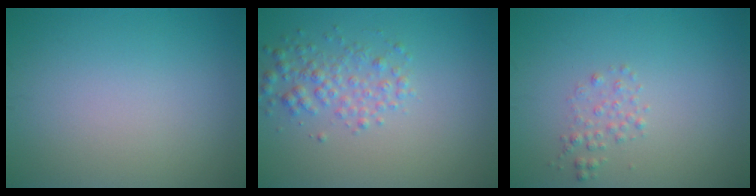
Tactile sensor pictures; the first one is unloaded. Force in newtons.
{"total": 2.6, "press": 2.6, "slide": 0.0}
{"total": 1.2, "press": 1.2, "slide": 0.1}